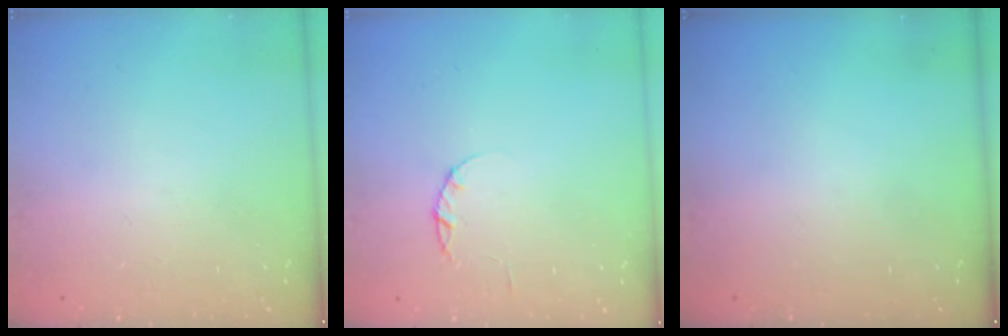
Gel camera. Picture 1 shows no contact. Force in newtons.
{"total": 1.7, "press": 1.7, "slide": 0.3}
{"total": 0.0}